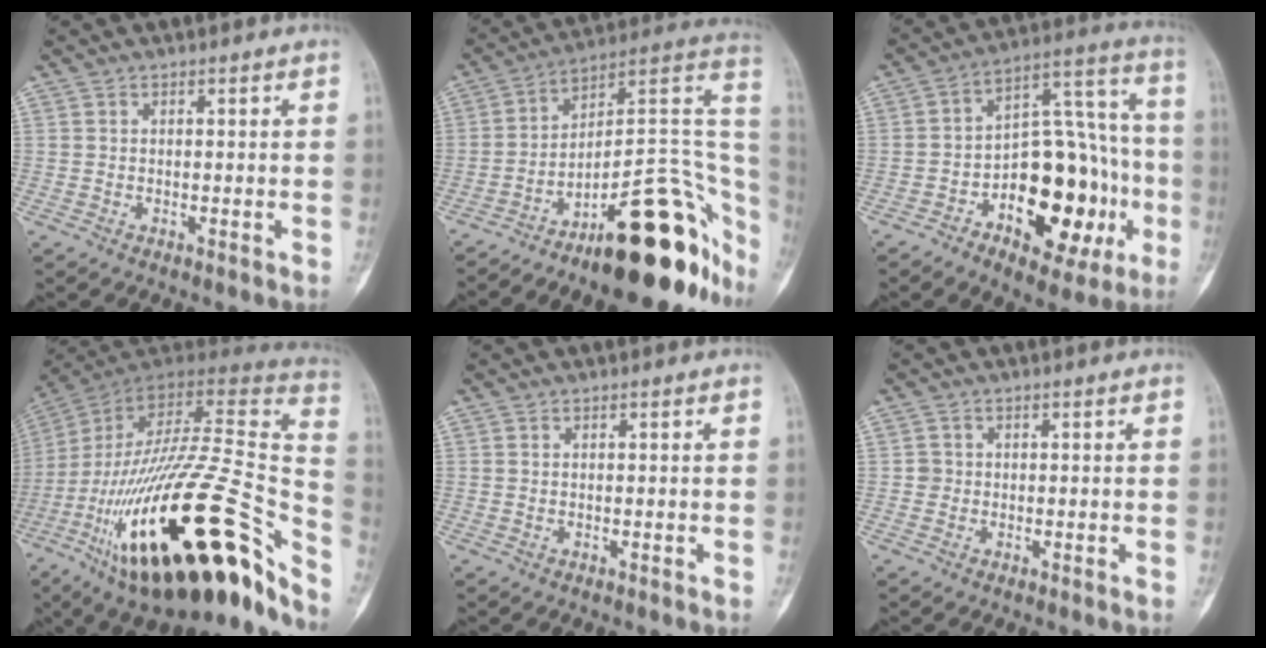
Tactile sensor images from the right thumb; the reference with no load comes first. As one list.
[{"total": 27.4, "force": [-13.7, 9.3, 21.9], "torque": [-0.197, 0.109, -0.199]}, {"total": 23.4, "force": [-6.9, 12.4, 18.5], "torque": [-0.230, 0.054, -0.091]}, {"total": 42.3, "force": [-20.7, 14.1, 34.1], "torque": [-0.515, 0.036, -0.329]}, {"total": 0.0}, {"total": 1.5, "force": [-0.1, 1.5, 0.1], "torque": [0.007, 0.006, -0.004]}]